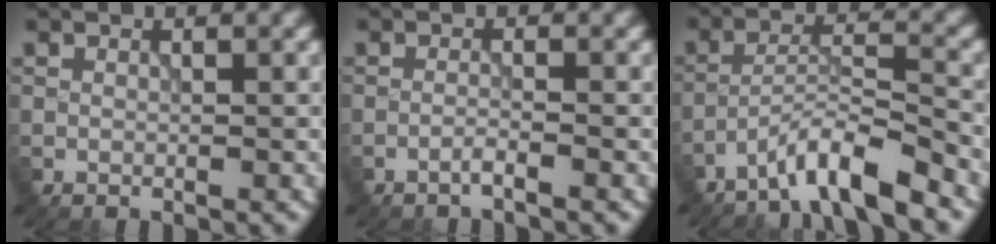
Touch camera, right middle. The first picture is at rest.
{"total": 1.0, "force": [-0.7, 0.1, 0.7], "torque": [-0.009, 0.006, -0.021]}
{"total": 5.0, "force": [-4.1, 0.3, 2.9], "torque": [-0.050, 0.011, -0.083]}